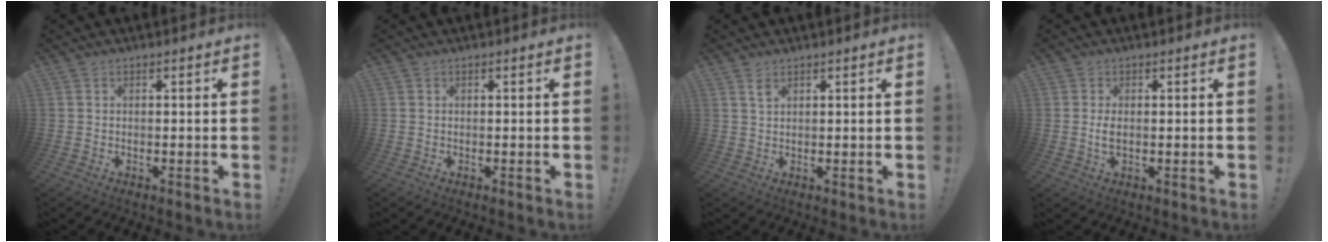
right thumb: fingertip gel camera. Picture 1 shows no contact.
{"total": 0.0}
{"total": 2.0, "force": [1.4, 0.9, 1.2], "torque": [-0.009, -0.007, 0.022]}
{"total": 2.4, "force": [-0.3, 1.1, 2.1], "torque": [-0.044, 0.001, -0.007]}